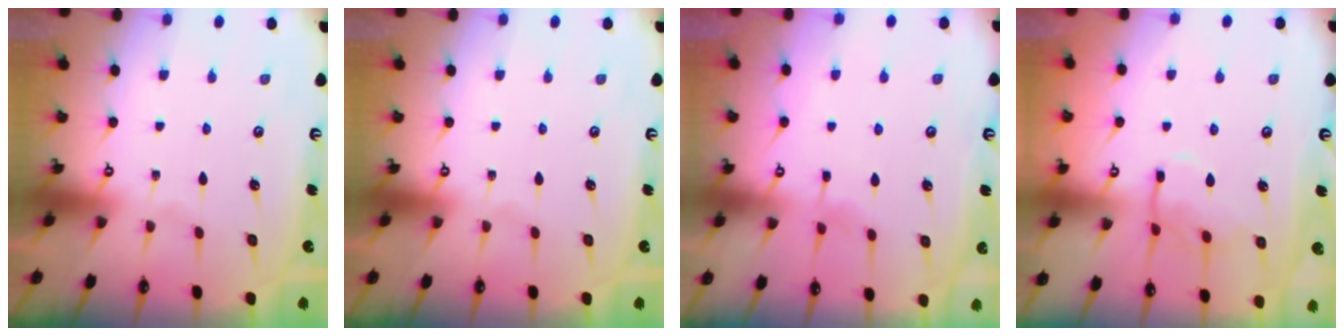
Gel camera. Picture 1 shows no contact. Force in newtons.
{"total": 0.0}
{"total": 3.6, "press": 3.6, "slide": 0.3}
{"total": 10.0, "press": 10.0, "slide": 0.6}